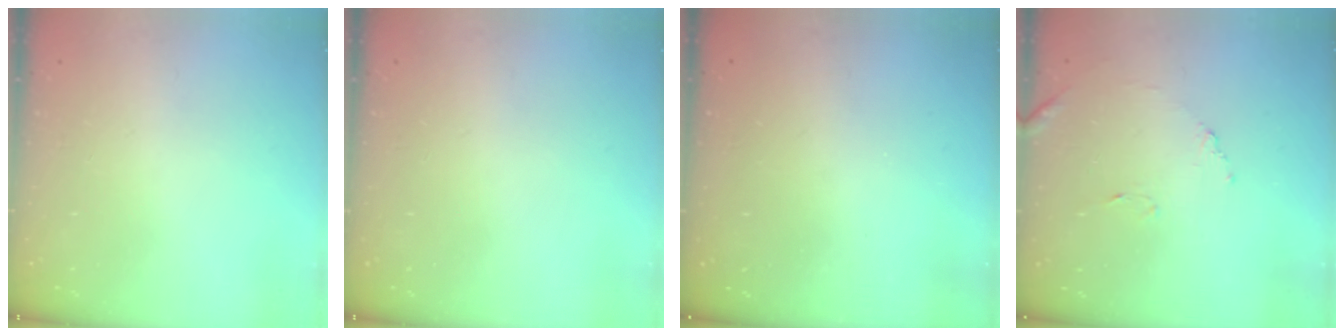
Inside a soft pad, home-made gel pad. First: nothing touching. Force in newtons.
{"total": 0.0}
{"total": 3.2, "press": 3.2, "slide": 0.1}
{"total": 7.8, "press": 7.8, "slide": 0.5}